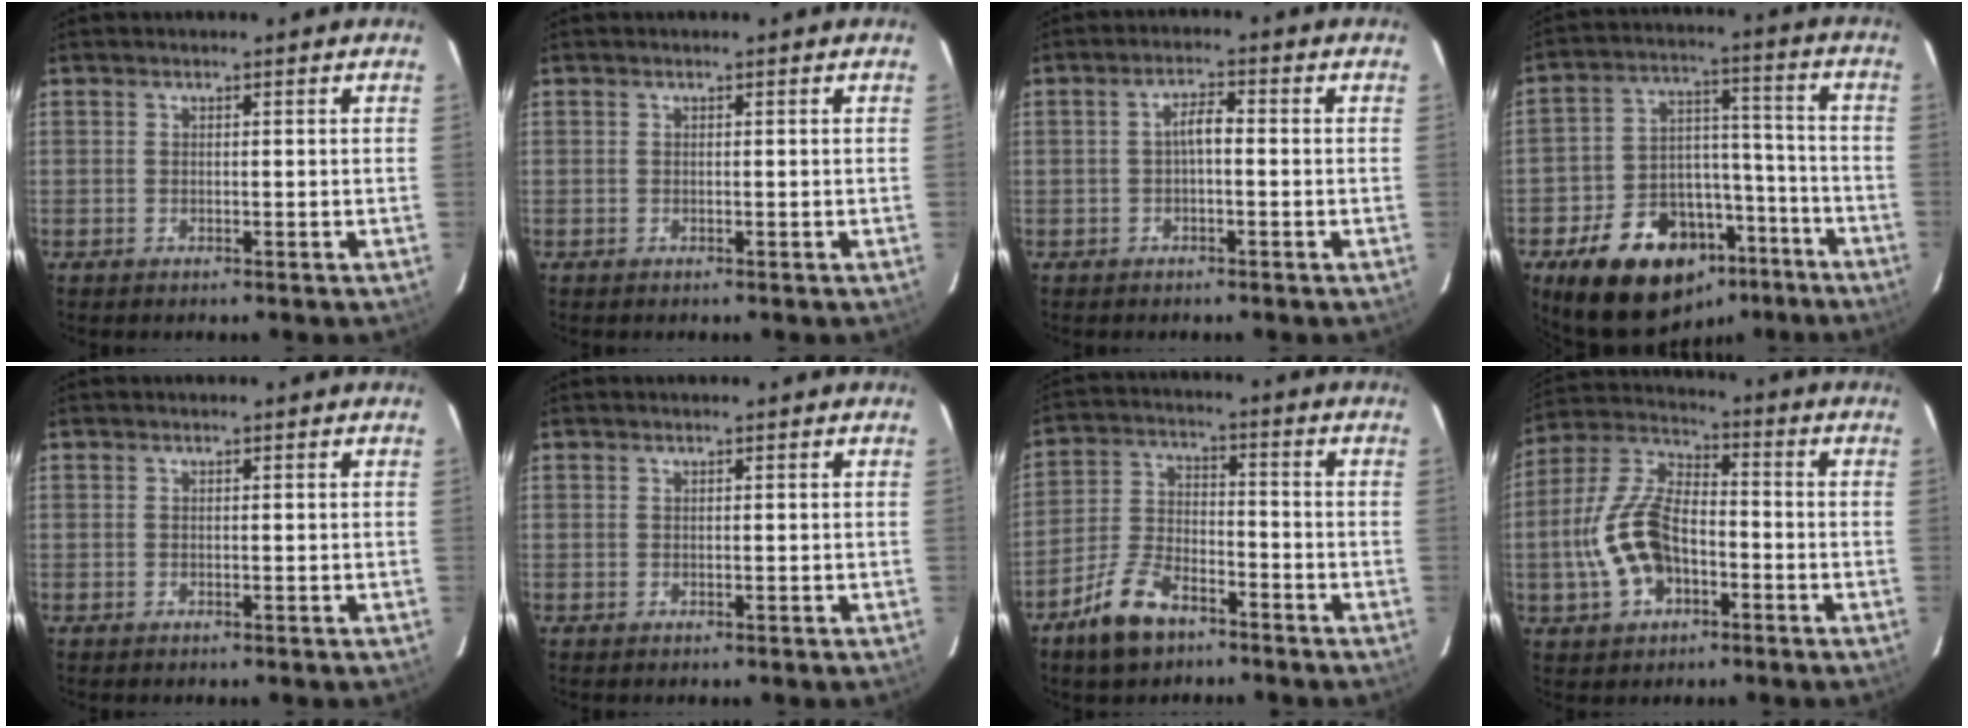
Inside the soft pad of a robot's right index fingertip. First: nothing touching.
{"total": 0.0}
{"total": 2.8, "force": [-0.5, 1.0, 2.6], "torque": [-0.050, 0.011, -0.007]}
{"total": 19.6, "force": [-12.9, 12.0, 8.8], "torque": [-0.178, 0.050, -0.173]}
{"total": 0.0}
{"total": 0.0}
{"total": 10.0, "force": [-6.9, 4.6, 5.5], "torque": [-0.124, 0.003, -0.130]}
{"total": 13.5, "force": [-3.7, 7.7, 10.4], "torque": [-0.230, 0.011, -0.067]}